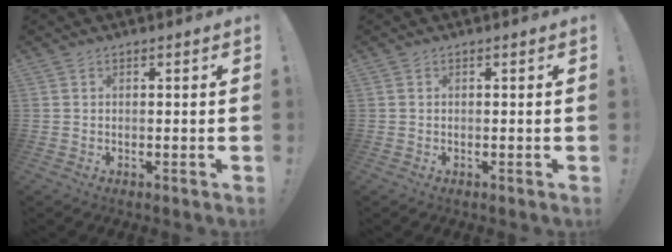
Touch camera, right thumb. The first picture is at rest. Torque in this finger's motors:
{"motor_torque": [-0.01, -0.17, -0.32, 0.05, -0.03]}